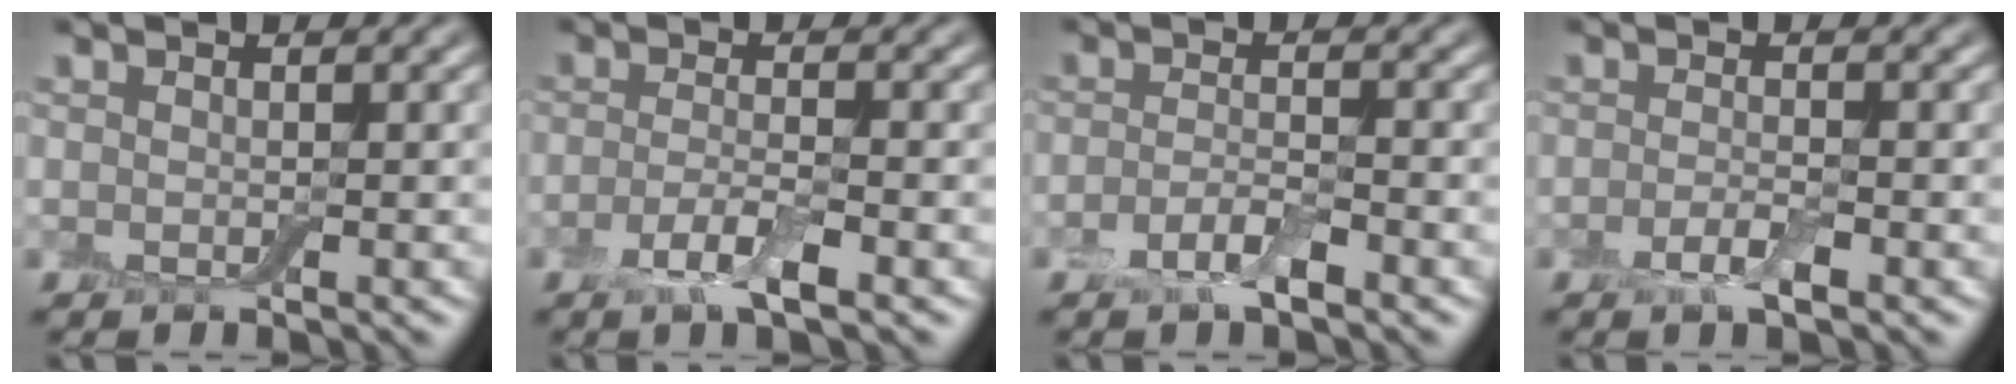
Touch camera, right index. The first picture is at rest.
{"total": 3.2, "force": [-1.5, 0.9, 2.7], "torque": [-0.058, -0.002, -0.033]}
{"total": 2.8, "force": [-1.6, 0.9, 2.1], "torque": [-0.047, 0.001, -0.035]}
{"total": 2.1, "force": [-1.0, 0.5, 1.7], "torque": [-0.035, -0.001, -0.022]}